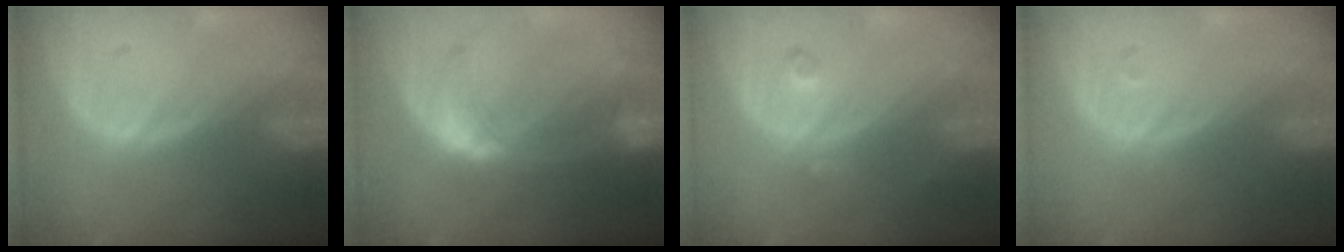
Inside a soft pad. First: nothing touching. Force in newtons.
{"total": 7.6, "press": 6.7, "slide": 3.6}
{"total": 2.5, "press": 2.1, "slide": 1.3}
{"total": 0.7, "press": 0.5, "slide": 0.5}